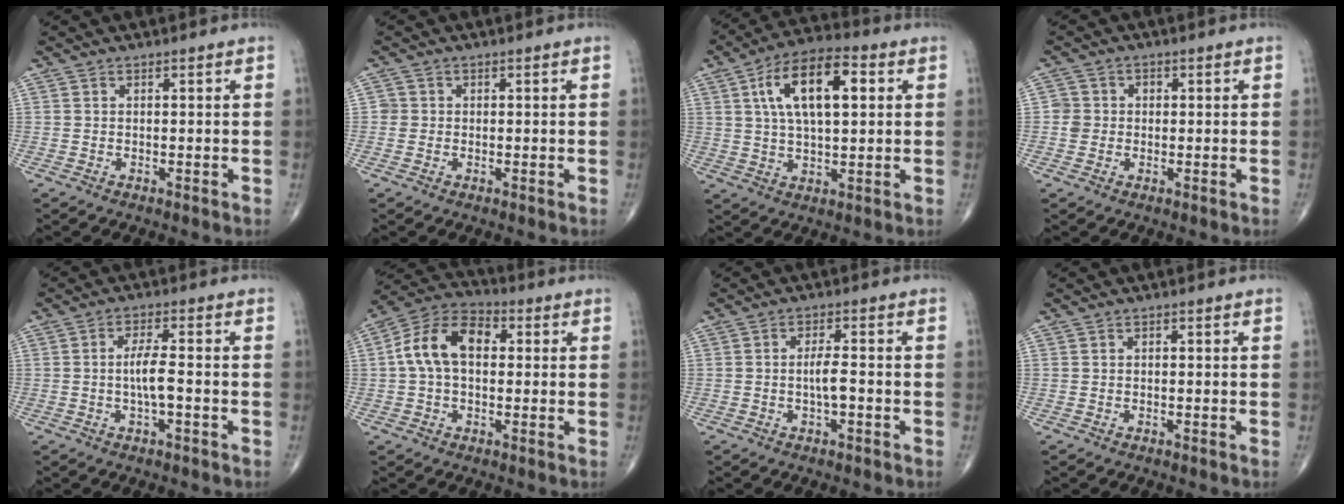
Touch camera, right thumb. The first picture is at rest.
{"total": 1.4, "force": [-0.1, 1.3, 0.1], "torque": [0.008, 0.005, -0.004]}
{"total": 14.7, "force": [4.0, 6.6, 12.5], "torque": [-0.208, 0.010, 0.064]}
{"total": 3.1, "force": [-0.2, 3.0, 0.6], "torque": [0.010, 0.009, -0.006]}
{"total": 4.6, "force": [-0.9, 1.0, 4.4], "torque": [-0.092, 0.010, -0.018]}
{"total": 12.0, "force": [1.4, 7.5, 9.2], "torque": [-0.168, 0.034, 0.014]}
{"total": 3.5, "force": [-0.8, 1.0, 3.2], "torque": [-0.061, 0.007, -0.014]}
{"total": 0.0}